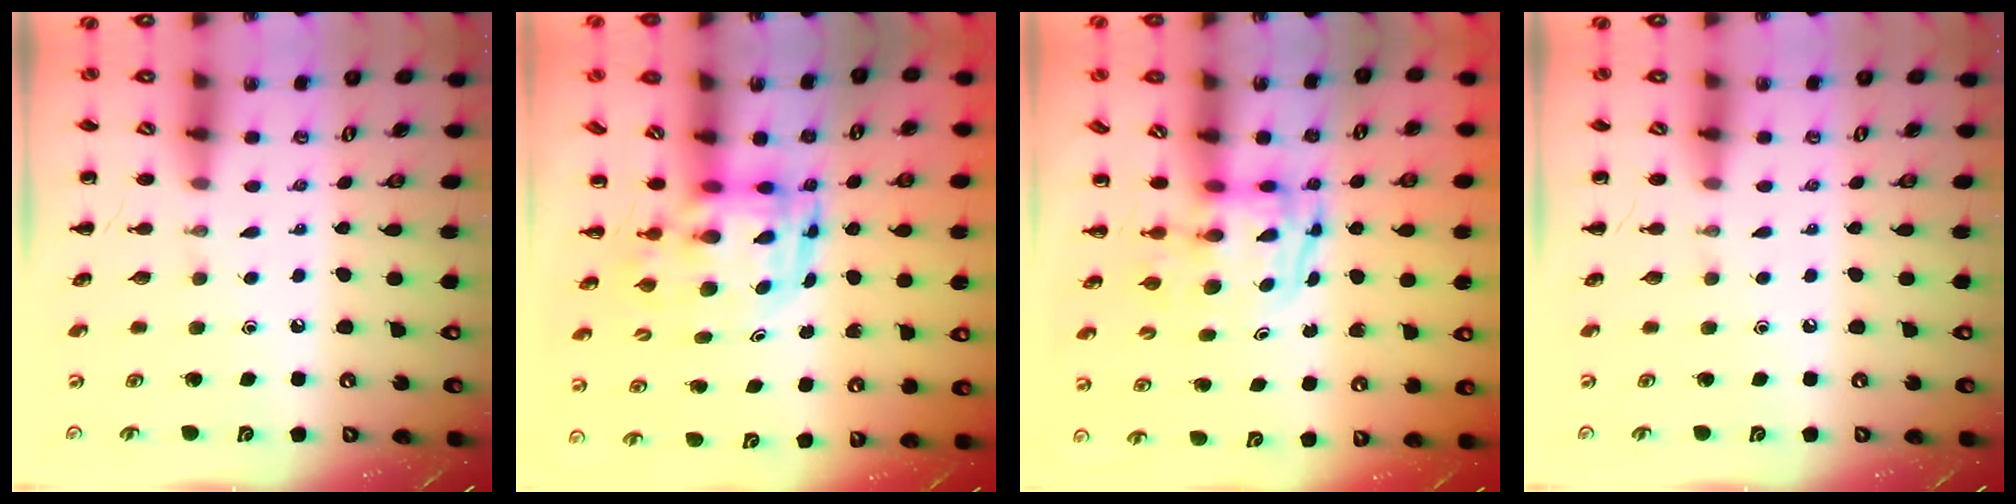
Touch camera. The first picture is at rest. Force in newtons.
{"total": 3.9, "press": 3.8, "slide": 0.8}
{"total": 3.8, "press": 3.7, "slide": 0.5}
{"total": 0.0}